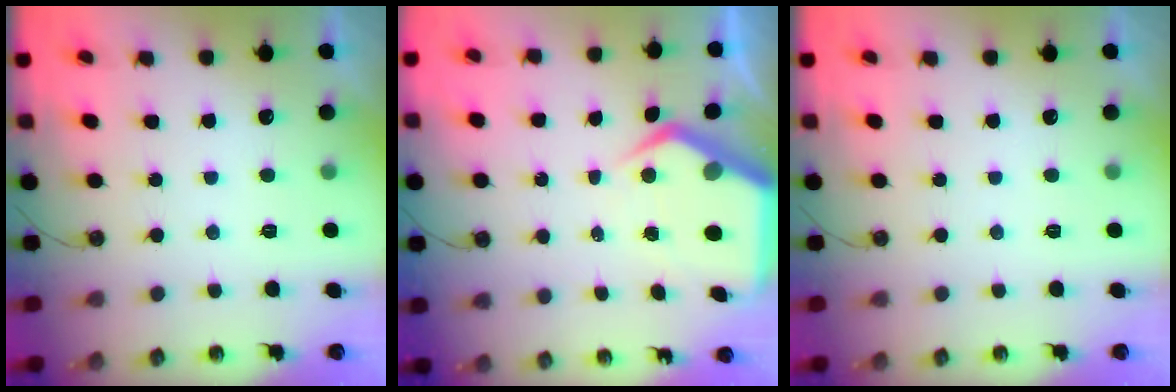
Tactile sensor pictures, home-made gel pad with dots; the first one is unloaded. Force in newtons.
{"total": 7.4, "press": 7.3, "slide": 0.8}
{"total": 0.0}